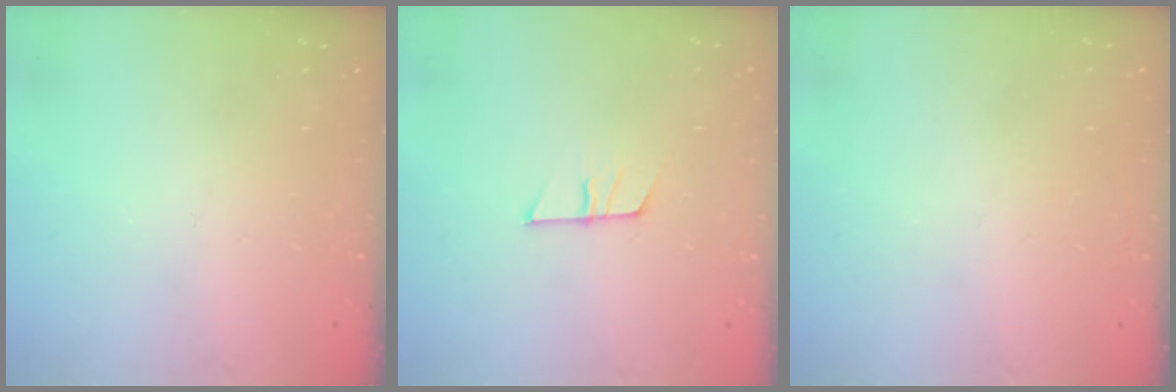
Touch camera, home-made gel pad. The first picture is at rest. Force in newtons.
{"total": 7.1, "press": 7.1, "slide": 0.6}
{"total": 1.8, "press": 1.7, "slide": 0.4}